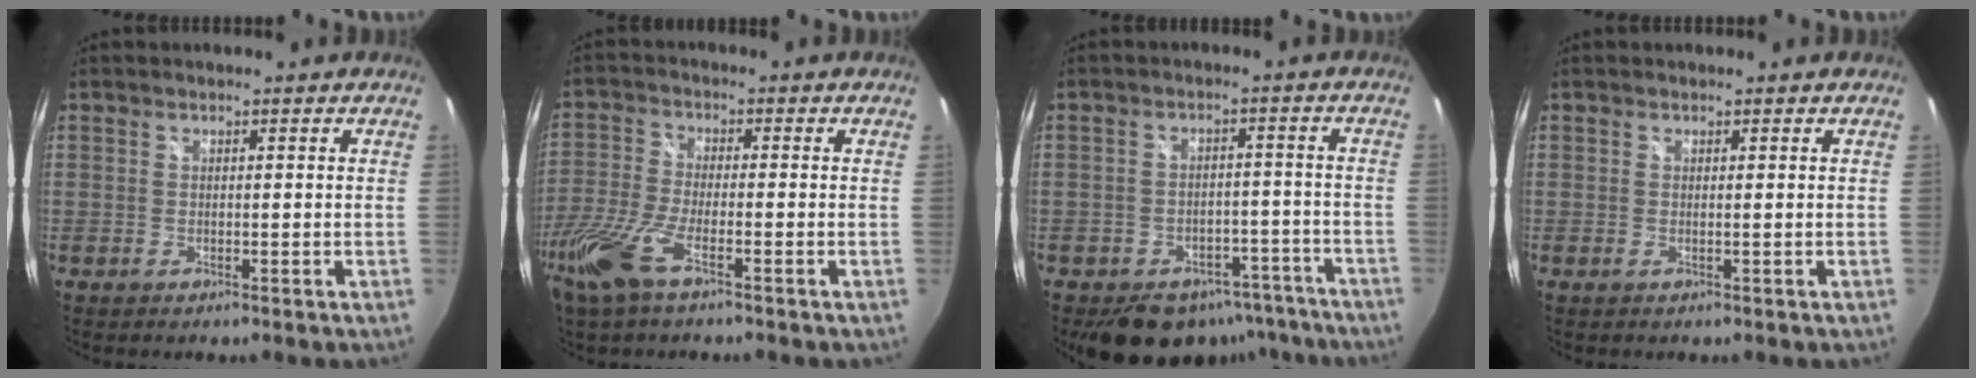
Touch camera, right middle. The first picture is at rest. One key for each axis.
{"total": 10.7, "fx": -6.4, "fy": 2.2, "fz": 8.3, "tx": -0.198, "ty": -0.028, "tz": -0.133}
{"total": 12.7, "fx": -9.3, "fy": 7.4, "fz": 4.3, "tx": -0.083, "ty": 0.022, "tz": -0.097}
{"total": 0.5, "fx": 0.3, "fy": -0.3, "fz": 0.3, "tx": -0.006, "ty": -0.008, "tz": -0.002}